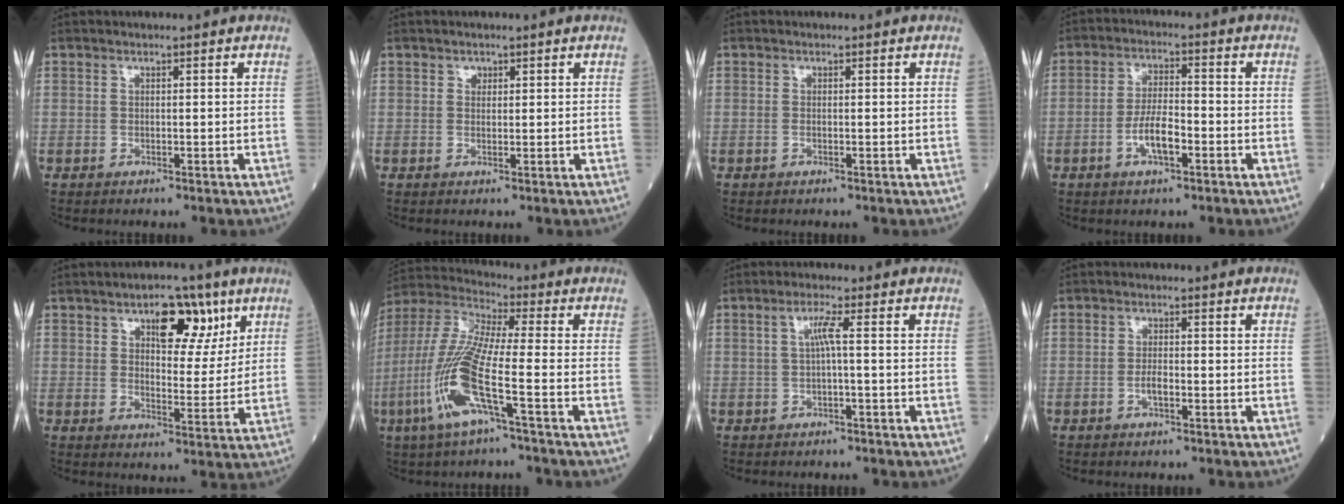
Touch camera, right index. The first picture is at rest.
{"total": 0.9, "force": [0.5, 0.7, 0.2], "torque": [0.001, -0.003, 0.006]}
{"total": 0.0}
{"total": 5.7, "force": [-2.3, 1.6, 5.0], "torque": [-0.100, 0.005, -0.043]}
{"total": 8.7, "force": [4.7, 4.0, 6.2], "torque": [-0.082, 0.009, 0.069]}
{"total": 13.8, "force": [-4.7, 0.6, 12.9], "torque": [-0.288, -0.008, -0.103]}
{"total": 2.4, "force": [0.1, -0.3, 2.4], "torque": [-0.047, 0.006, 0.002]}
{"total": 1.9, "force": [-0.8, 0.5, 1.7], "torque": [-0.031, 0.003, -0.014]}